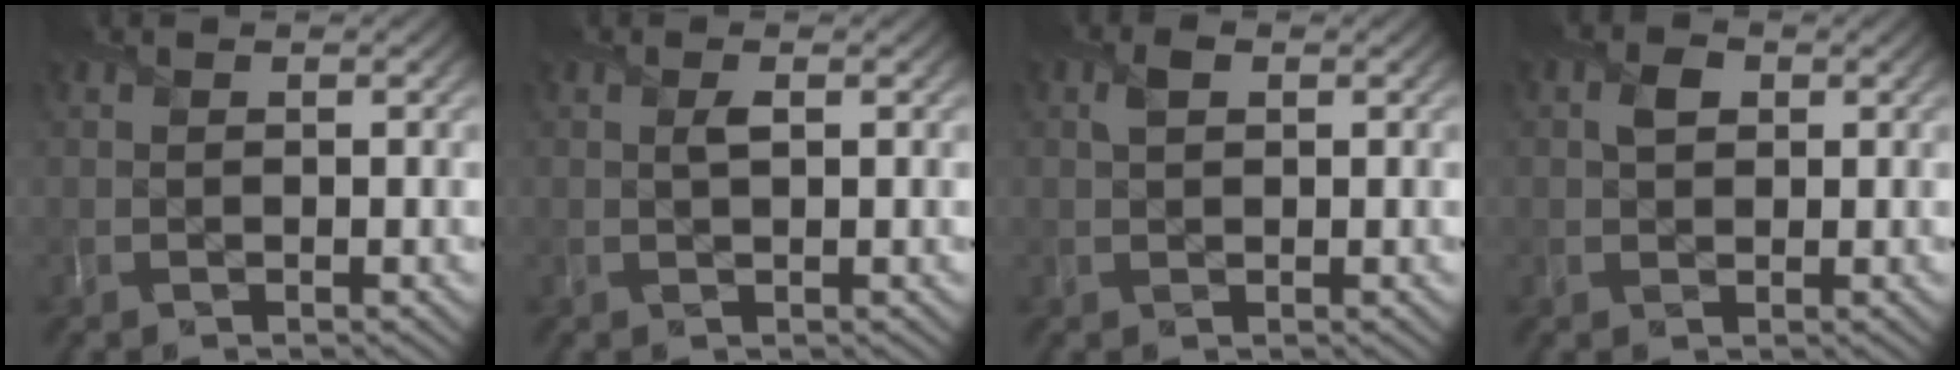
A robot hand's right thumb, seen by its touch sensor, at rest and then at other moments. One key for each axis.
{"total": 0.9, "fx": 0.3, "fy": 0.2, "fz": 0.8, "tx": -0.016, "ty": 0.002, "tz": 0.004}
{"total": 1.4, "fx": 0.5, "fy": 0.9, "fz": 0.9, "tx": -0.020, "ty": 0.002, "tz": 0.008}
{"total": 1.9, "fx": 0.5, "fy": 1.5, "fz": 1.0, "tx": -0.025, "ty": 0.002, "tz": 0.007}